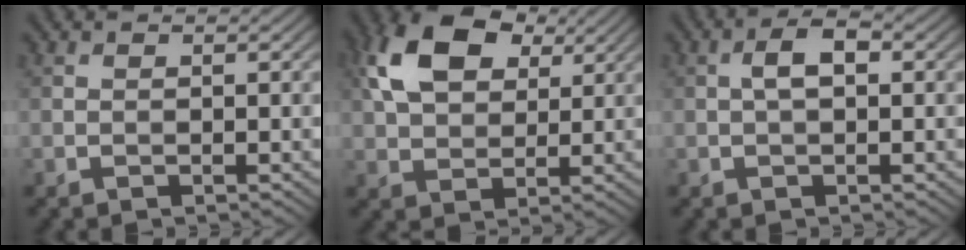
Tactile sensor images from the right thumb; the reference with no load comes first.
{"total": 11.2, "force": [4.4, 7.1, 7.4], "torque": [-0.172, 0.022, 0.080]}
{"total": 3.1, "force": [0.3, 1.5, 2.8], "torque": [-0.048, 0.009, 0.001]}